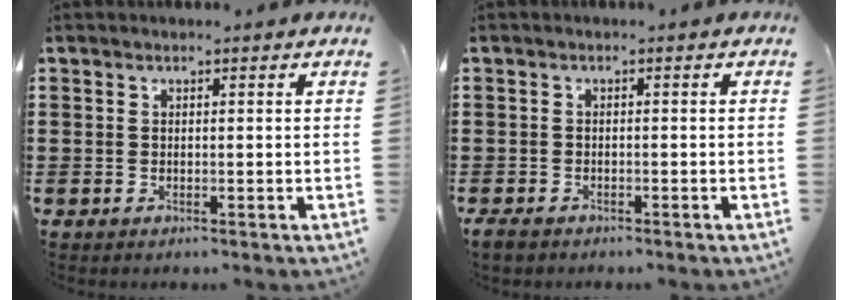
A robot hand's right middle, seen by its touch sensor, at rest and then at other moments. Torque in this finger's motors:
{"motor_torque": [-0.01, 0.14, 0.25, 0.09]}